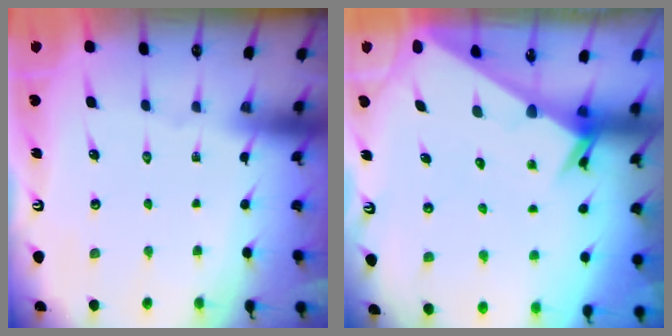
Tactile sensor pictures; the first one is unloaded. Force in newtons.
{"total": 2.1, "press": 2.1, "slide": 0.1}